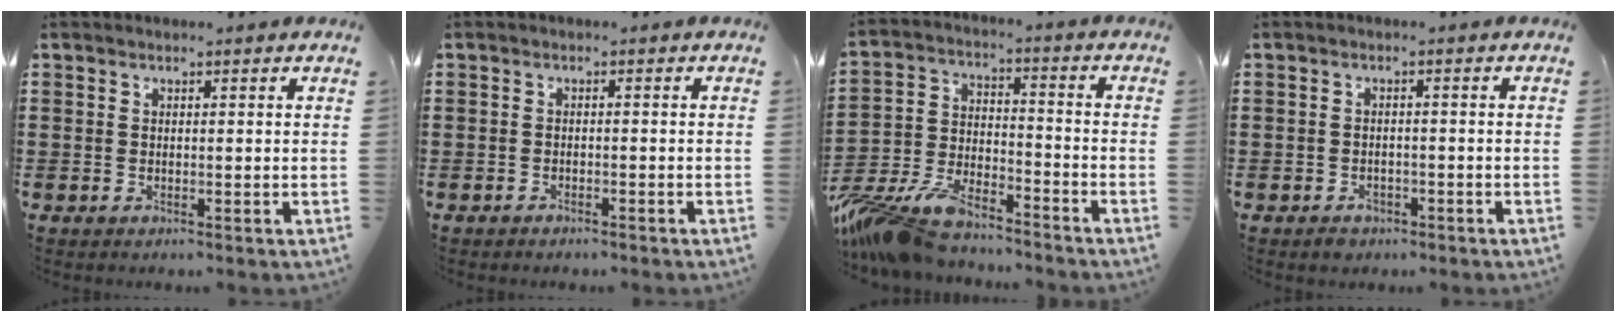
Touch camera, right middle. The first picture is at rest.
{"total": 1.0, "force": [-1.0, 0.1, 0.1], "torque": [-0.004, 0.000, -0.020]}
{"total": 10.0, "force": [-9.0, 2.4, 3.7], "torque": [-0.087, 0.008, -0.181]}
{"total": 1.4, "force": [-1.0, 0.8, 0.4], "torque": [-0.010, -0.001, -0.023]}